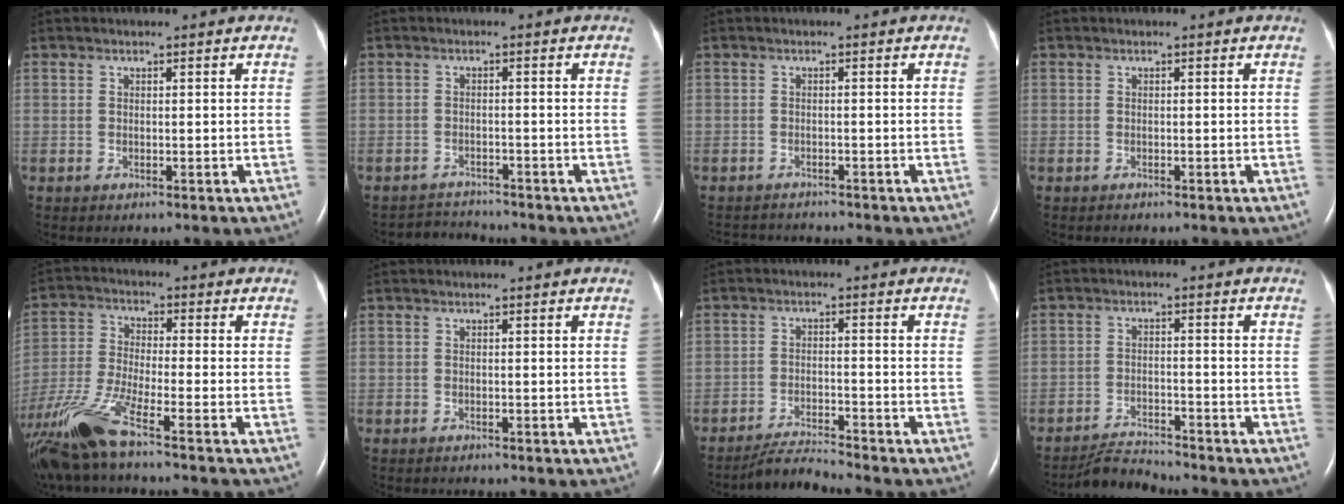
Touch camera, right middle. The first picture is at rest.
{"total": 2.9, "force": [-2.7, -0.2, -1.2], "torque": [0.021, -0.011, -0.041]}
{"total": 3.3, "force": [-3.3, 0.2, -0.1], "torque": [0.004, -0.011, -0.049]}
{"total": 0.0}
{"total": 12.2, "force": [-8.9, -0.2, 8.4], "torque": [-0.178, -0.027, -0.174]}
{"total": 0.5, "force": [-0.5, 0.1, 0.0], "torque": [-0.006, -0.002, -0.007]}
{"total": 4.1, "force": [-3.9, -1.3, 0.1], "torque": [-0.015, -0.020, -0.070]}
{"total": 4.1, "force": [-4.0, -0.6, -0.3], "torque": [-0.006, -0.017, -0.070]}